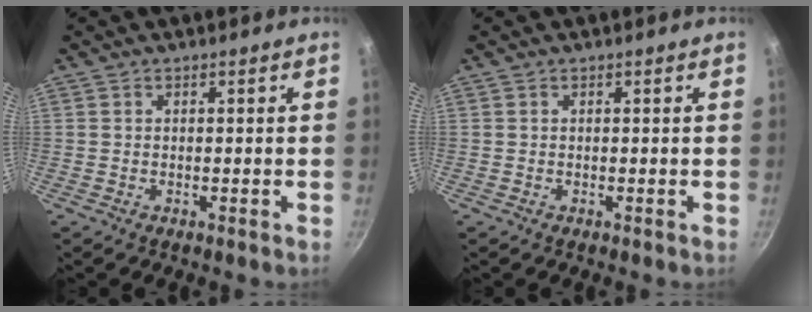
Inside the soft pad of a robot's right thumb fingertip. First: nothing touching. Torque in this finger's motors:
{"motor_torque": [-0.19, 0.02, 0.09, 0.03, 0.00]}